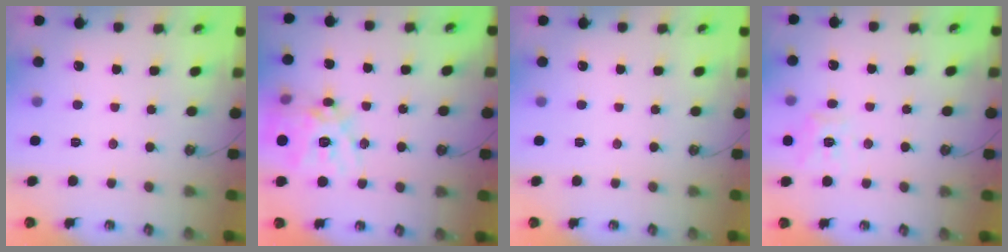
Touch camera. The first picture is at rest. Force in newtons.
{"total": 19.5, "press": 19.3, "slide": 2.7}
{"total": 0.0}
{"total": 10.8, "press": 10.7, "slide": 1.3}